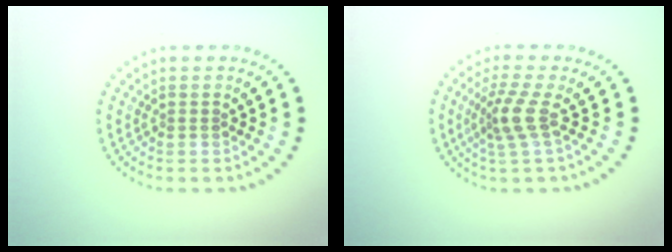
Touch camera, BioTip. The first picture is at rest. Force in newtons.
{"total": 2.8, "press": 2.0, "slide": 1.9}